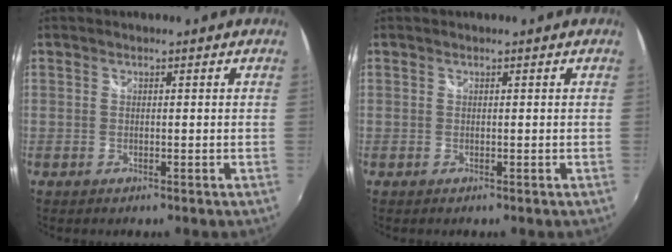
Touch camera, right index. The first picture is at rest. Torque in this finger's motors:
{"motor_torque": [0.00, 0.00, 0.00, 0.01]}